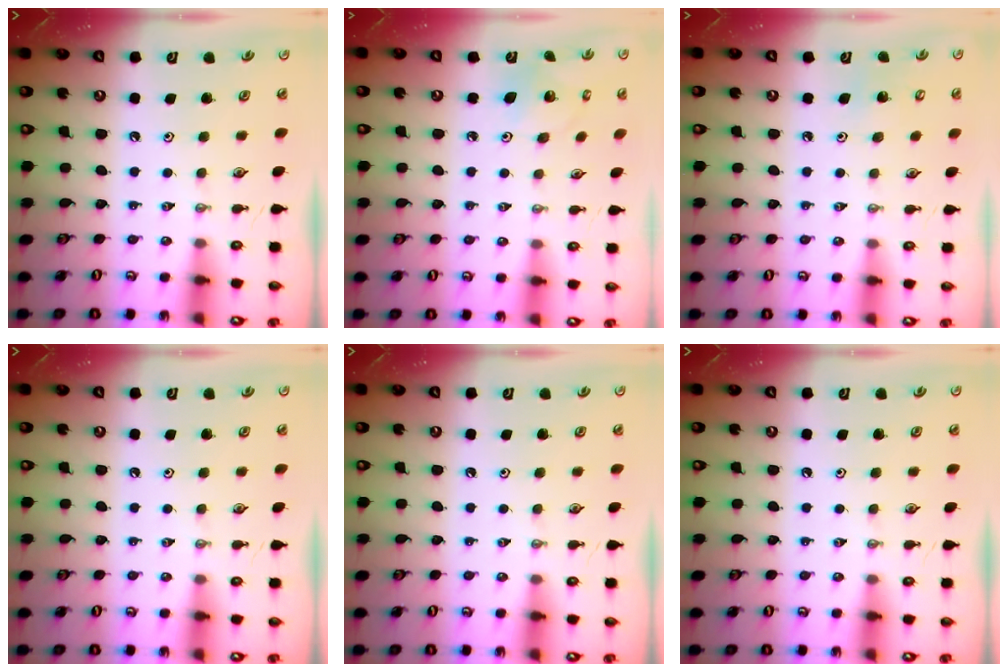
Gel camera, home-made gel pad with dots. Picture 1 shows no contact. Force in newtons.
{"total": 4.0, "press": 4.0, "slide": 0.4}
{"total": 3.7, "press": 3.7, "slide": 0.3}
{"total": 0.0}
{"total": 0.0}
{"total": 0.0}